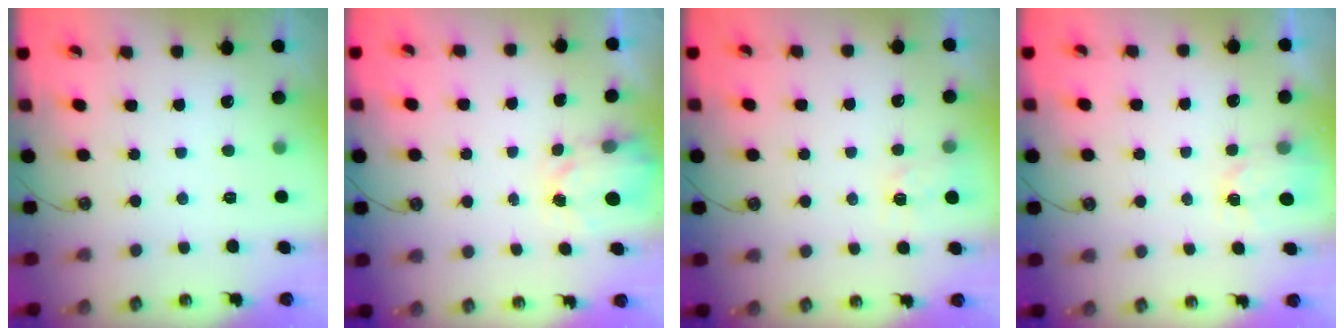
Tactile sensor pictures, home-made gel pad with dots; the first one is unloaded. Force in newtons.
{"total": 2.6, "press": 2.6, "slide": 0.4}
{"total": 2.9, "press": 2.9, "slide": 0.5}
{"total": 2.2, "press": 2.2, "slide": 0.2}